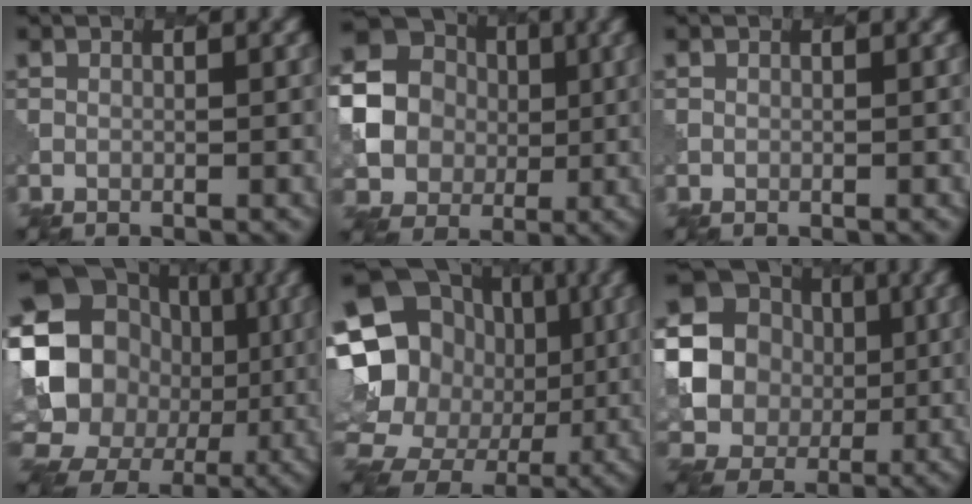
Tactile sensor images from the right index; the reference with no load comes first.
{"total": 18.7, "force": [1.7, 17.8, 5.3], "torque": [-0.169, -0.011, 0.004]}
{"total": 0.6, "force": [0.1, 0.6, 0.1], "torque": [0.002, -0.001, 0.002]}
{"total": 18.4, "force": [-0.7, 16.6, 7.8], "torque": [-0.146, 0.011, -0.026]}
{"total": 20.7, "force": [-1.1, 18.6, 9.0], "torque": [-0.172, 0.027, -0.041]}
{"total": 22.0, "force": [2.1, 21.1, 6.2], "torque": [-0.156, 0.004, -0.005]}